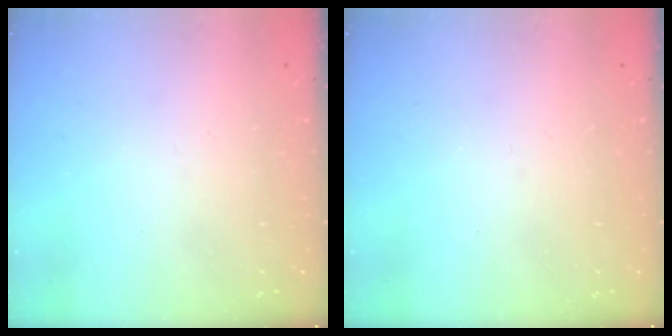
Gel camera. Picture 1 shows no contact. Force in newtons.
{"total": 0.0}